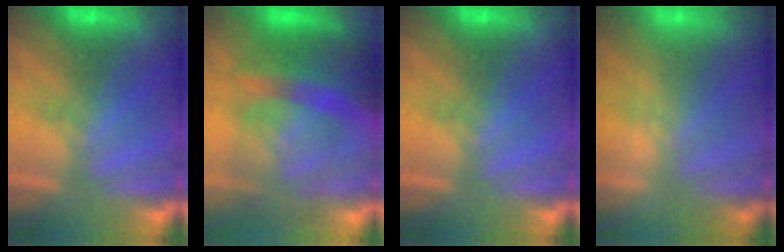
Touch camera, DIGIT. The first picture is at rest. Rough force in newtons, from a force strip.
{"total": 8.7}
{"total": 0.0}
{"total": 1.9}